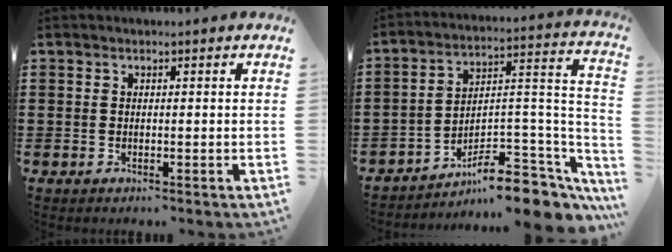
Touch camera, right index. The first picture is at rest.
{"total": 9.4, "force": [-7.5, 2.7, 5.0], "torque": [-0.066, 0.018, -0.139]}